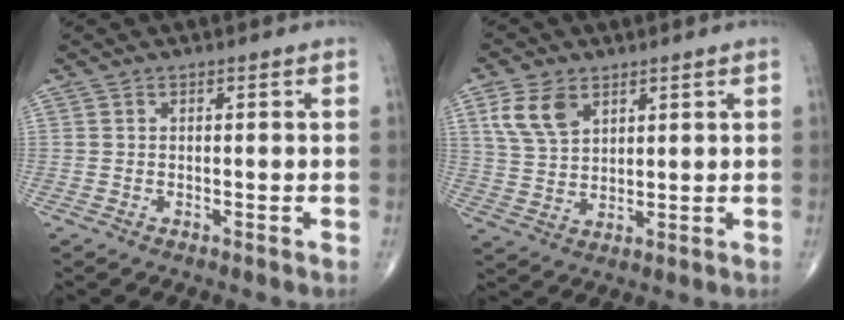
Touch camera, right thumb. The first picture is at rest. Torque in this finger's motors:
{"motor_torque": [-0.69, 0.77, 0.67, 0.39, 0.07]}